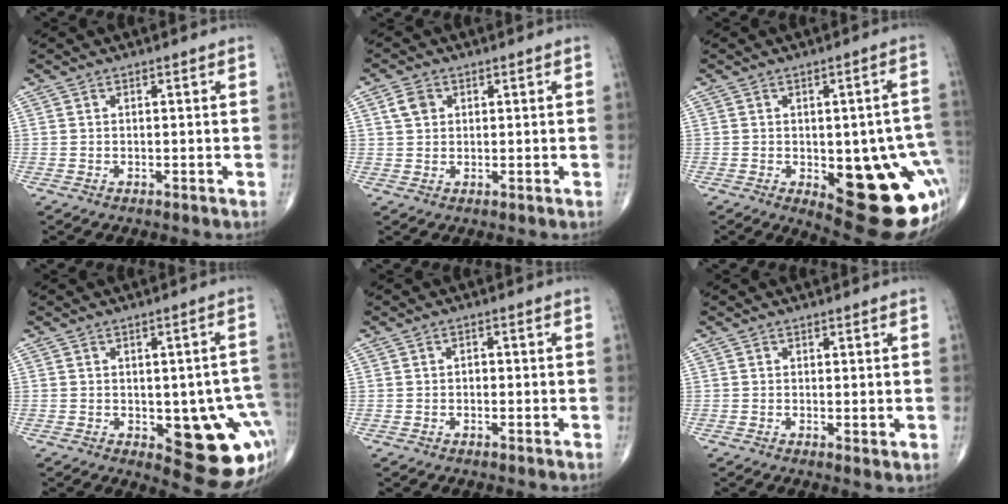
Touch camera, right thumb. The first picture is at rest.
{"total": 3.2, "force": [1.1, 2.5, 1.7], "torque": [-0.024, 0.002, 0.023]}
{"total": 21.1, "force": [-5.5, 8.4, 18.6], "torque": [-0.168, 0.010, -0.041]}
{"total": 15.5, "force": [-3.9, 6.7, 13.4], "torque": [-0.116, 0.009, -0.028]}
{"total": 1.1, "force": [-0.1, 0.8, 0.8], "torque": [-0.007, 0.004, -0.003]}
{"total": 1.3, "force": [0.1, 0.4, 1.2], "torque": [-0.018, -0.007, -0.001]}